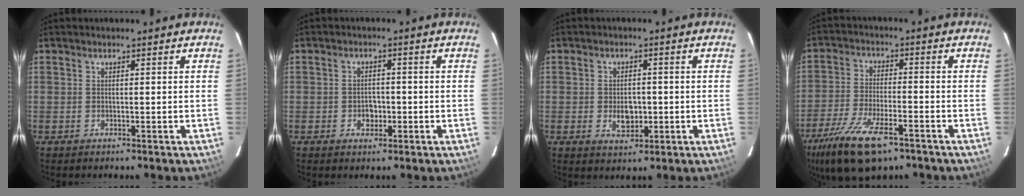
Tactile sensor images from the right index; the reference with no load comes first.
{"total": 2.9, "force": [-0.9, 2.4, 1.5], "torque": [-0.026, 0.006, -0.011]}
{"total": 4.7, "force": [-1.0, 3.3, 3.3], "torque": [-0.058, -0.002, -0.011]}
{"total": 15.4, "force": [-10.0, 5.8, 10.3], "torque": [-0.228, -0.038, -0.183]}